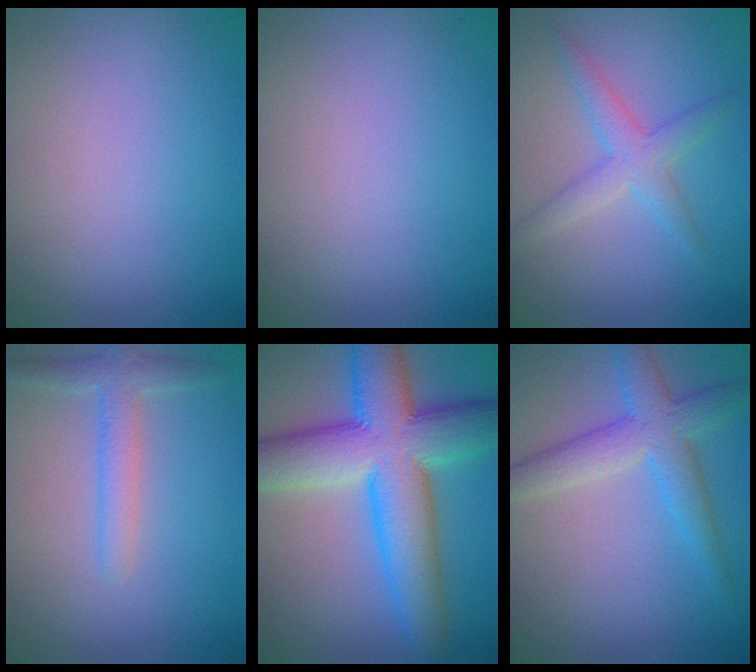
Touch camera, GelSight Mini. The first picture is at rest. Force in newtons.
{"total": 0.0}
{"total": 2.9, "press": 2.9, "slide": 0.0}
{"total": 2.5, "press": 2.5, "slide": 0.1}
{"total": 11.9, "press": 11.9, "slide": 0.5}
{"total": 4.6, "press": 4.6, "slide": 0.1}